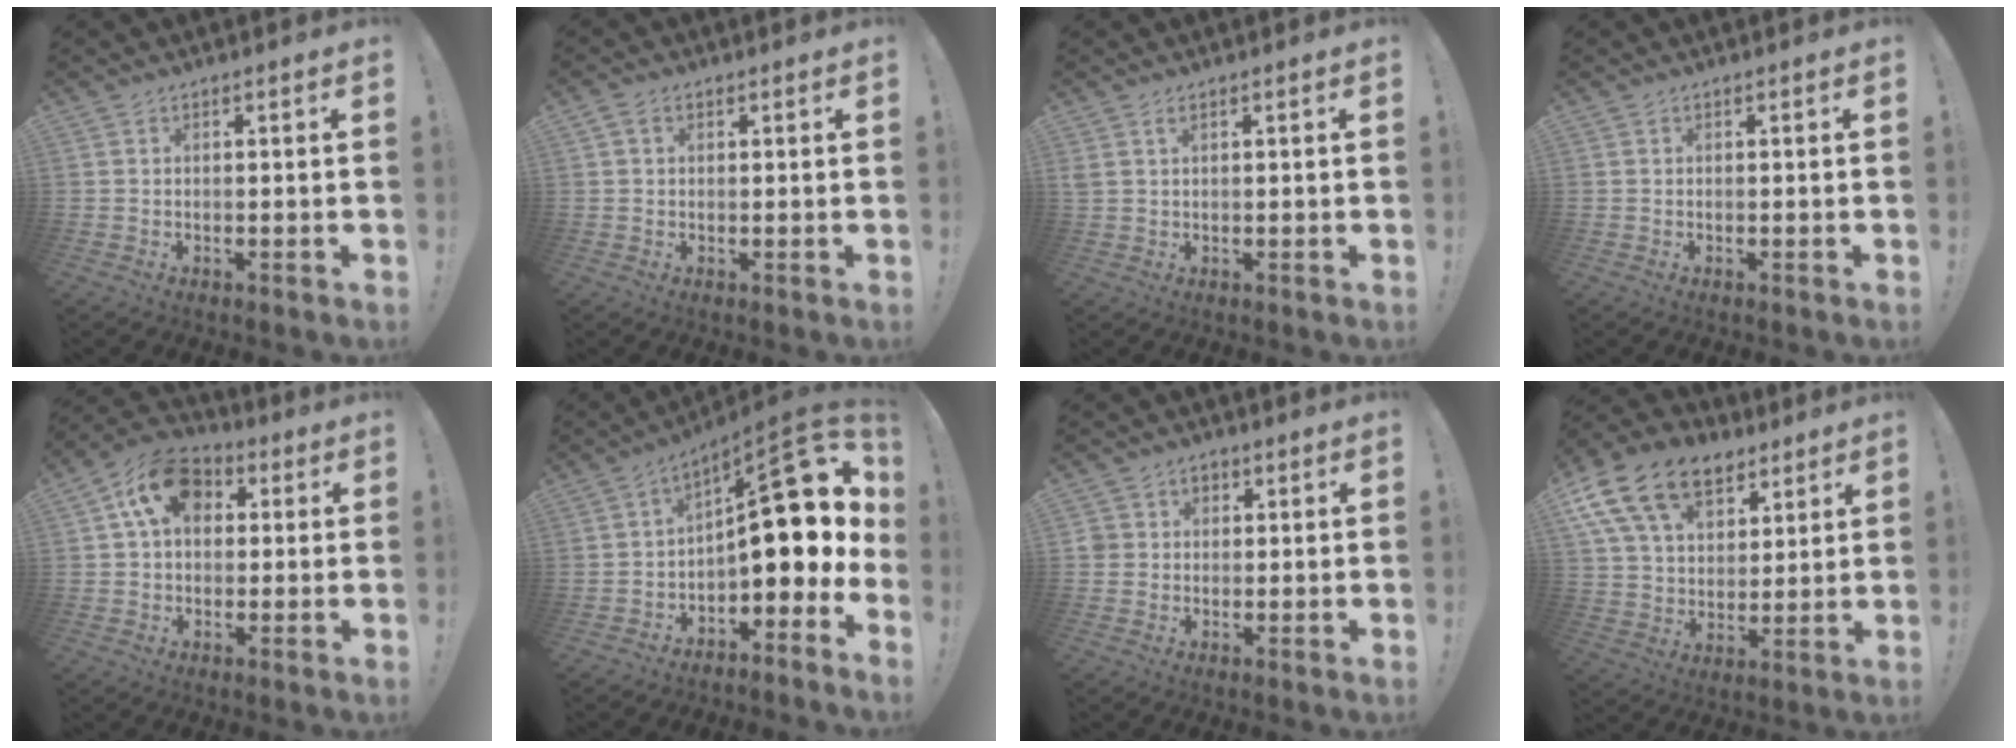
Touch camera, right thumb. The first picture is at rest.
{"total": 2.0, "force": [0.8, 1.4, 1.2], "torque": [-0.016, 0.001, 0.014]}
{"total": 2.0, "force": [1.1, 0.9, 1.4], "torque": [-0.027, 0.000, 0.019]}
{"total": 0.0}
{"total": 13.5, "force": [4.4, 9.5, 8.6], "torque": [-0.135, 0.002, 0.086]}
{"total": 18.8, "force": [3.1, 7.6, 16.9], "torque": [-0.230, -0.020, 0.055]}
{"total": 4.2, "force": [0.5, 4.0, 1.1], "torque": [-0.016, 0.007, 0.011]}
{"total": 19.7, "force": [10.6, 12.6, 10.7], "torque": [-0.183, -0.058, 0.193]}